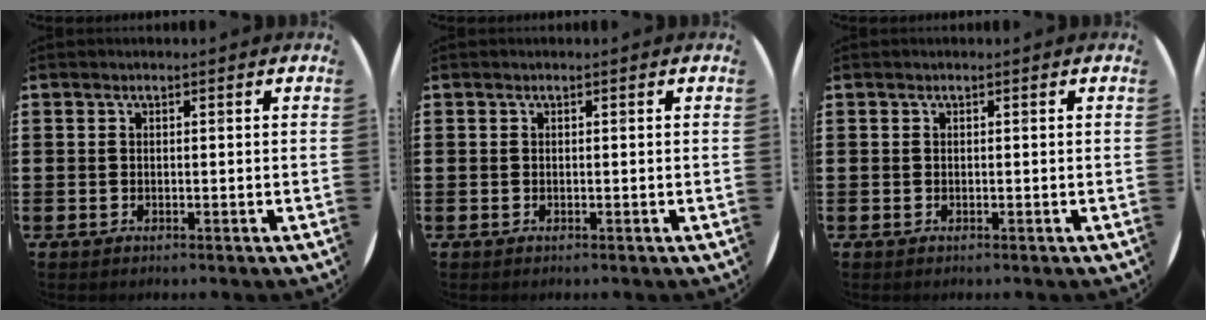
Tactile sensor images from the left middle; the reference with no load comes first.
{"total": 0.0}
{"total": 0.0}